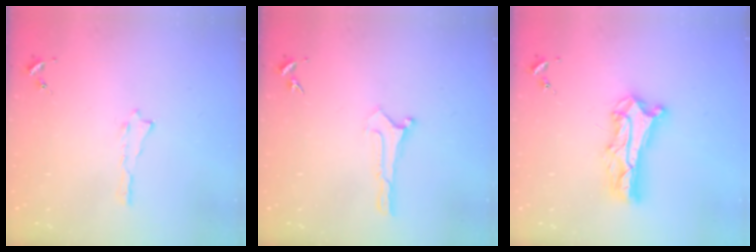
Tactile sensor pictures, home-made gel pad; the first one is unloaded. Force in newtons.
{"total": 0.0}
{"total": 9.6, "press": 9.6, "slide": 0.9}